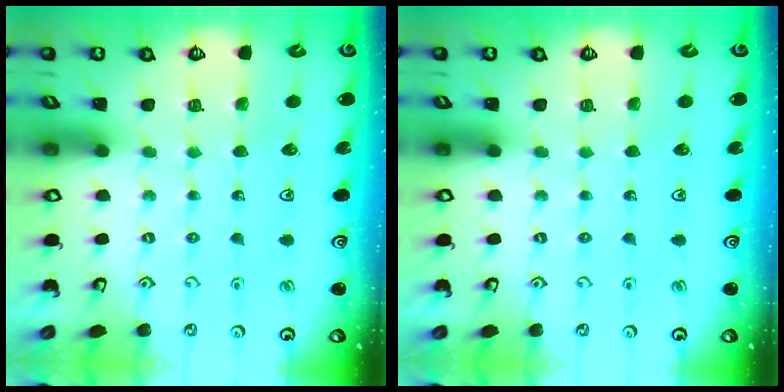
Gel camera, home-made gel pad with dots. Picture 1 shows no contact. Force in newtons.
{"total": 0.0}